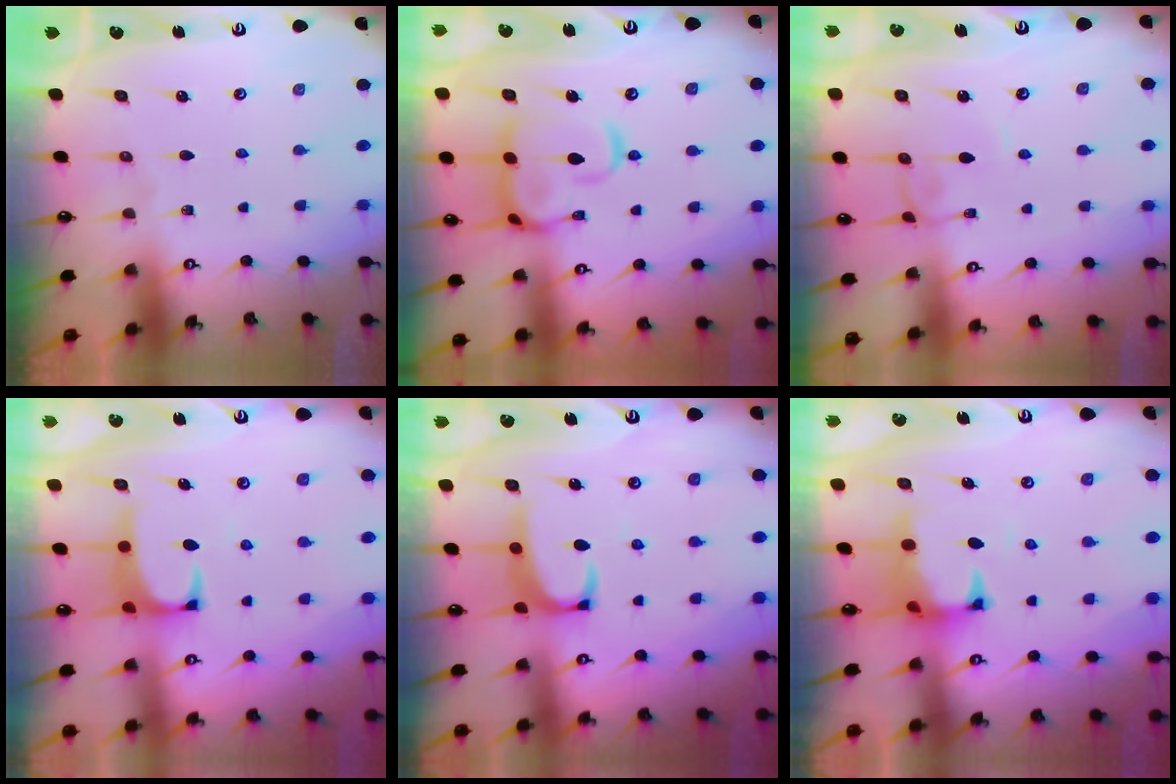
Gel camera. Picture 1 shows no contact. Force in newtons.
{"total": 7.0, "press": 6.8, "slide": 1.3}
{"total": 3.4, "press": 3.4, "slide": 0.1}
{"total": 1.3, "press": 1.2, "slide": 0.5}
{"total": 3.5, "press": 3.4, "slide": 0.7}
{"total": 1.6, "press": 1.1, "slide": 1.1}